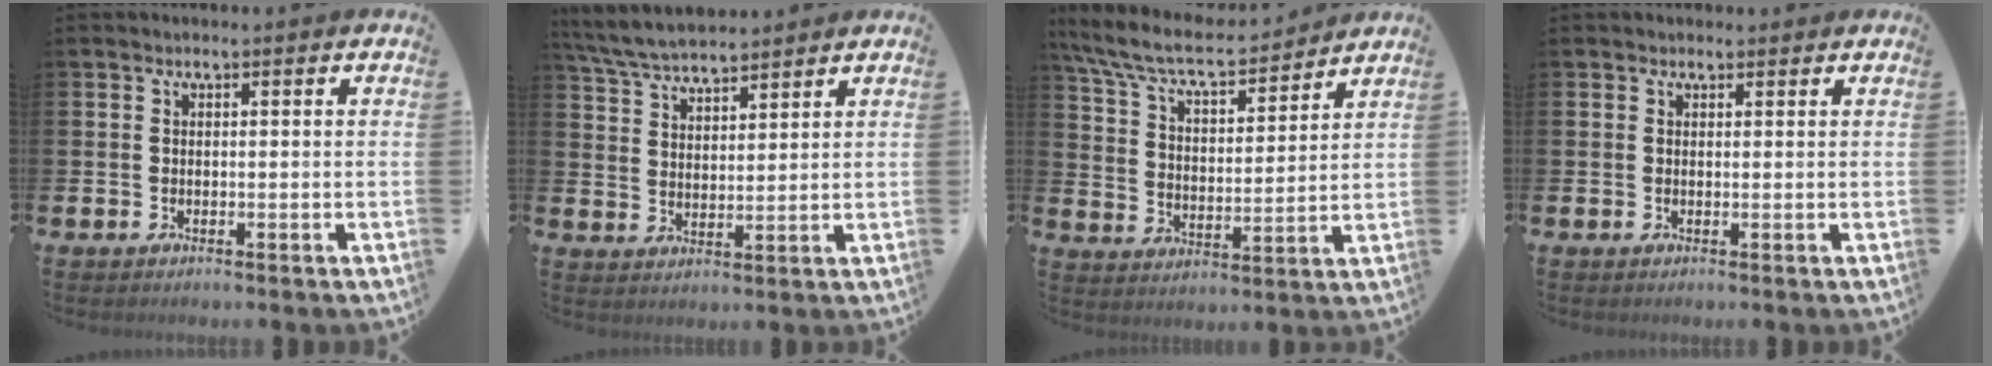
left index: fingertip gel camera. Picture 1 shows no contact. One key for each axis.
{"total": 6.0, "fx": 5.8, "fy": 0.9, "fz": 1.3, "tx": -0.047, "ty": -0.022, "tz": 0.107}
{"total": 8.5, "fx": 7.6, "fy": 1.9, "fz": 3.4, "tx": -0.103, "ty": -0.049, "tz": 0.131}
{"total": 0.6, "fx": 0.5, "fy": 0.3, "fz": 0.0, "tx": 0.007, "ty": 0.001, "tz": 0.008}